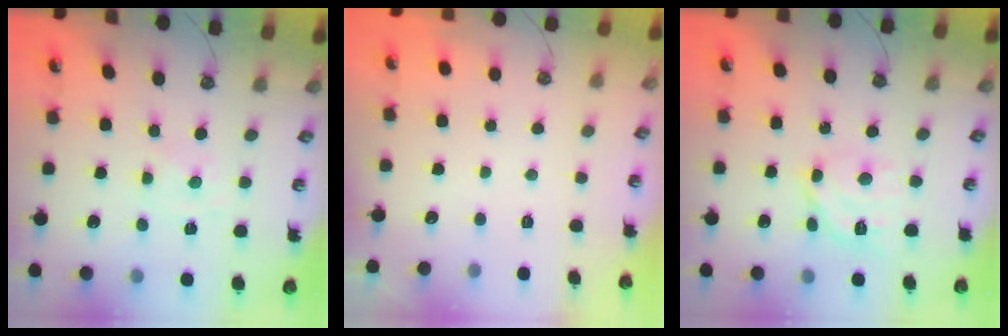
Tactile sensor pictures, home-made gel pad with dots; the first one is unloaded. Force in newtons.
{"total": 0.0}
{"total": 12.6, "press": 12.6, "slide": 1.1}